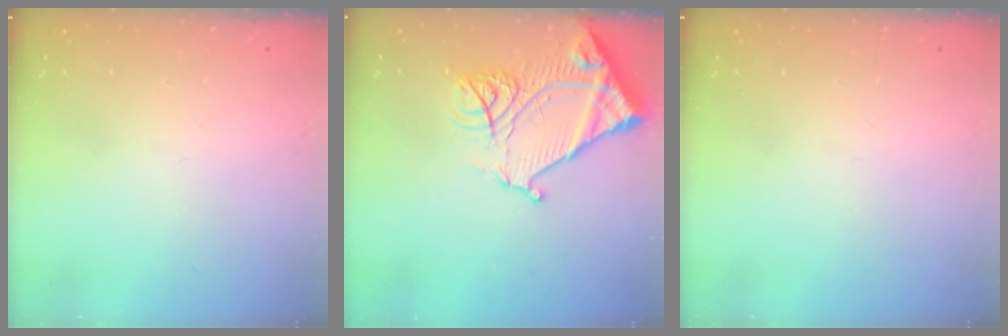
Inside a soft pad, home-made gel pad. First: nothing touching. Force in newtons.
{"total": 16.3, "press": 16.2, "slide": 1.7}
{"total": 0.0}